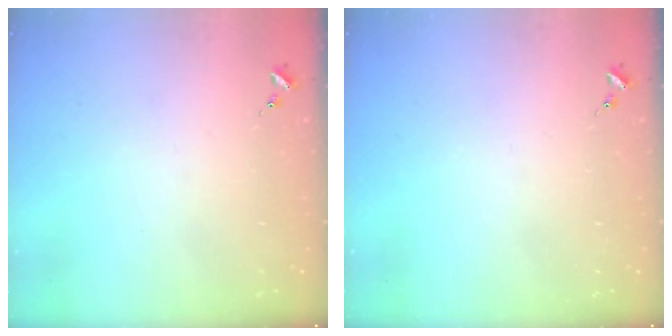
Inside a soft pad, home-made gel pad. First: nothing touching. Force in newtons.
{"total": 0.0}